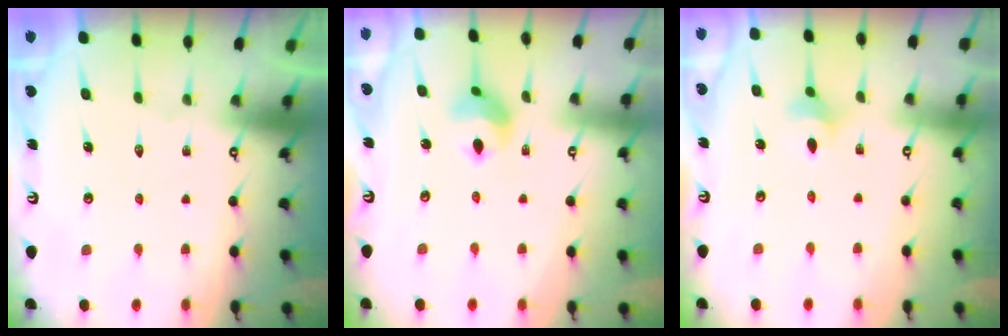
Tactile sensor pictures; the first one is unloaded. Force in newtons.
{"total": 7.2, "press": 7.2, "slide": 0.3}
{"total": 3.6, "press": 3.6, "slide": 0.6}